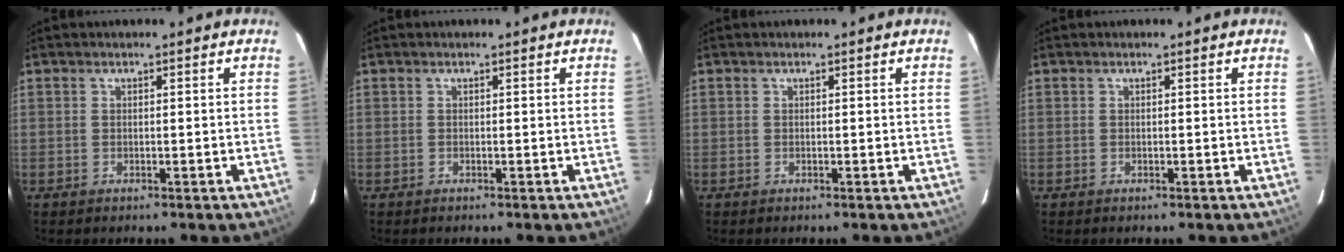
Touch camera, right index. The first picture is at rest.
{"total": 0.0}
{"total": 0.0}
{"total": 0.0}